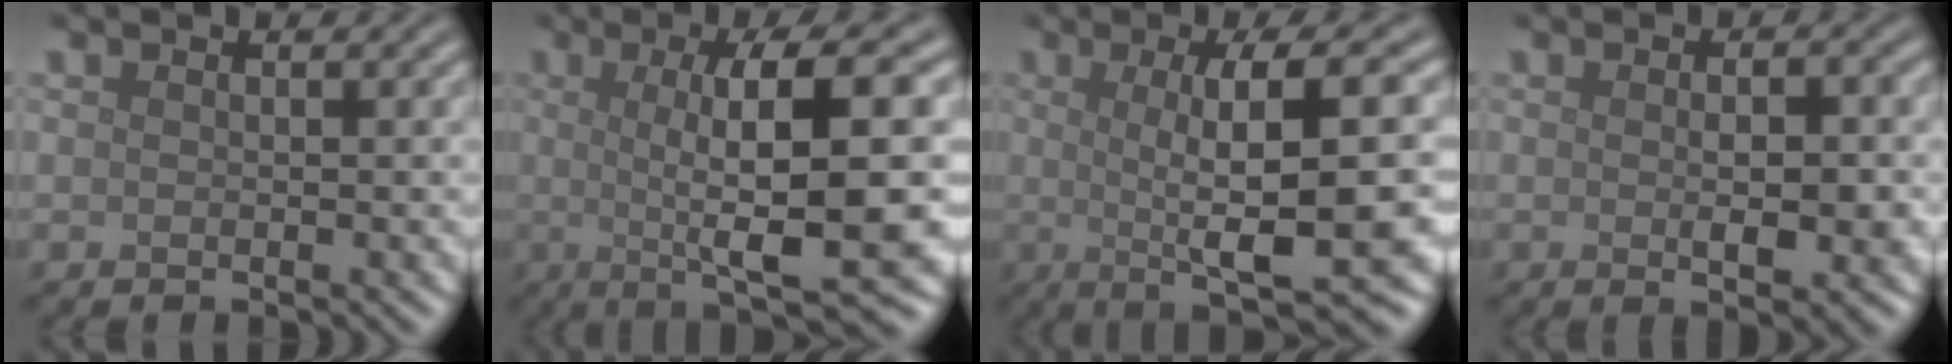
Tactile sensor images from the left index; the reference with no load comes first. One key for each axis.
{"total": 11.9, "fx": -0.1, "fy": 2.7, "fz": 11.6, "tx": -0.144, "ty": 0.006, "tz": -0.005}
{"total": 10.8, "fx": 0.0, "fy": 2.4, "fz": 10.5, "tx": -0.129, "ty": 0.009, "tz": -0.003}
{"total": 3.8, "fx": -0.2, "fy": 1.1, "fz": 3.7, "tx": -0.059, "ty": -0.003, "tz": -0.001}